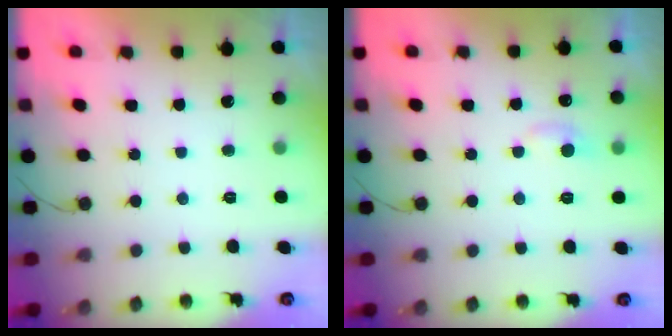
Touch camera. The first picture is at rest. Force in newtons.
{"total": 4.2, "press": 4.1, "slide": 0.5}